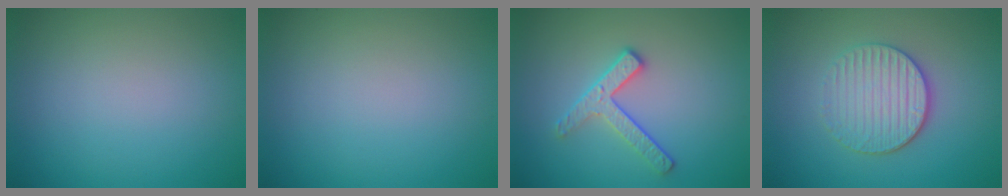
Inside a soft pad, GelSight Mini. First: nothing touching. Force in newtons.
{"total": 0.0}
{"total": 2.8, "press": 2.5, "slide": 1.3}
{"total": 3.8, "press": 3.4, "slide": 1.9}